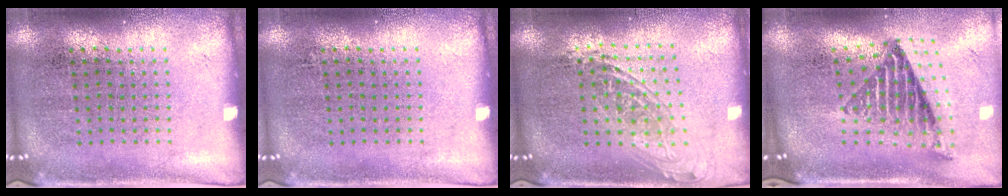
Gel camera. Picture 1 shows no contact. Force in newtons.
{"total": 0.0}
{"total": 1.7, "press": 1.4, "slide": 0.9}
{"total": 1.9, "press": 1.5, "slide": 1.2}